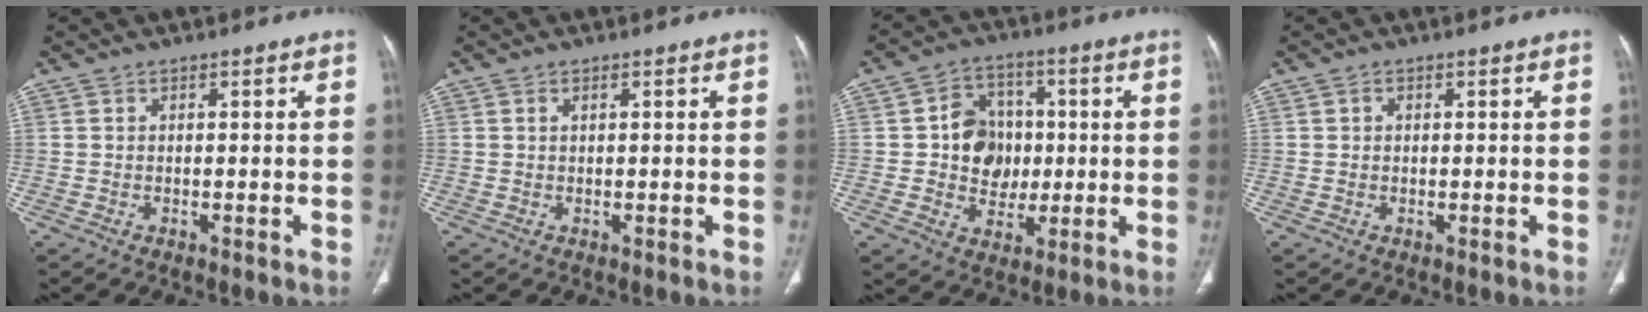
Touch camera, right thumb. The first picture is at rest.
{"total": 0.7, "force": [0.3, 0.3, 0.6], "torque": [-0.011, 0.004, 0.006]}
{"total": 10.5, "force": [0.4, 9.0, 5.4], "torque": [-0.039, 0.009, 0.009]}
{"total": 0.8, "force": [0.2, 0.7, 0.4], "torque": [-0.003, 0.001, 0.003]}